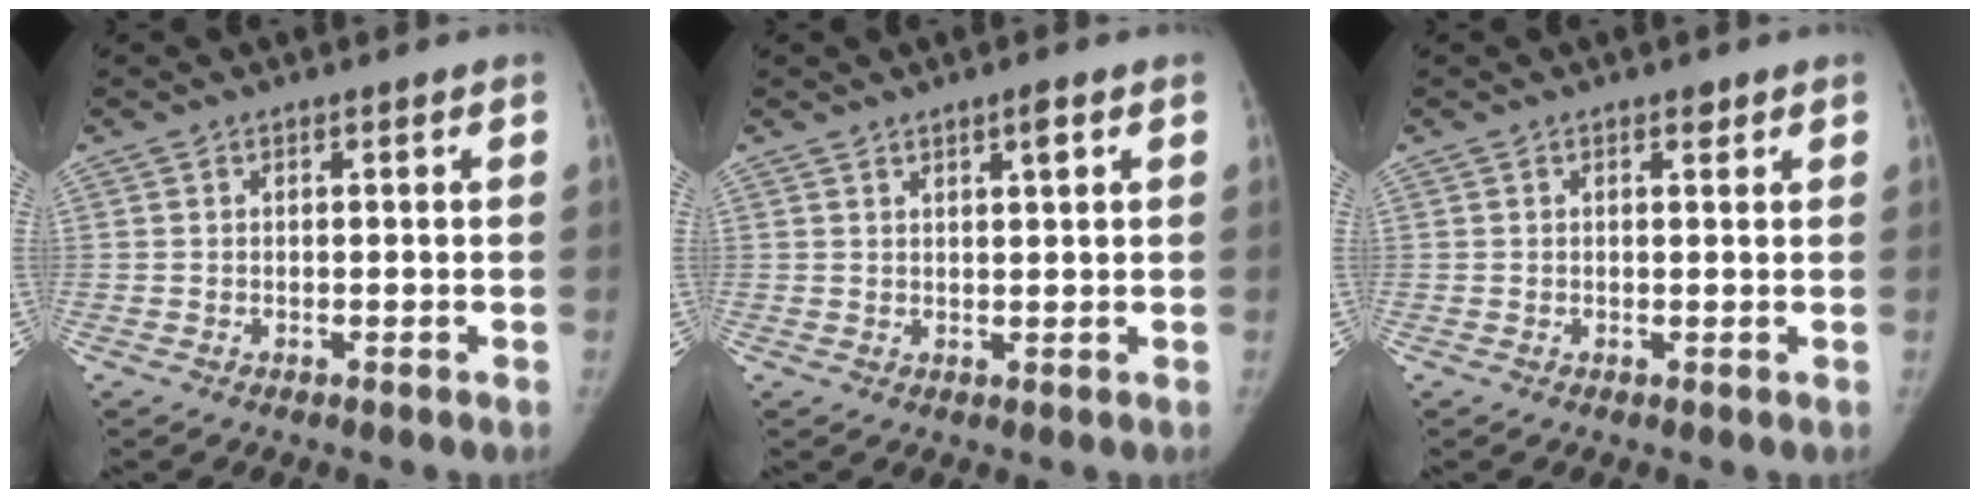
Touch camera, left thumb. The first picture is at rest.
{"total": 2.6, "force": [1.5, 0.6, 2.0], "torque": [-0.026, -0.008, 0.023]}
{"total": 1.2, "force": [0.8, 0.6, 0.7], "torque": [-0.004, -0.003, 0.010]}